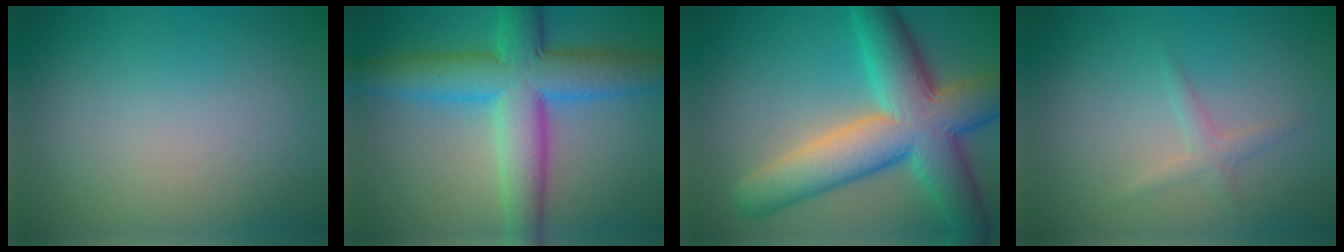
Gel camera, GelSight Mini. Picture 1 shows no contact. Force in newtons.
{"total": 9.2, "press": 9.2, "slide": 0.1}
{"total": 10.8, "press": 10.8, "slide": 0.6}
{"total": 1.4, "press": 1.4, "slide": 0.0}